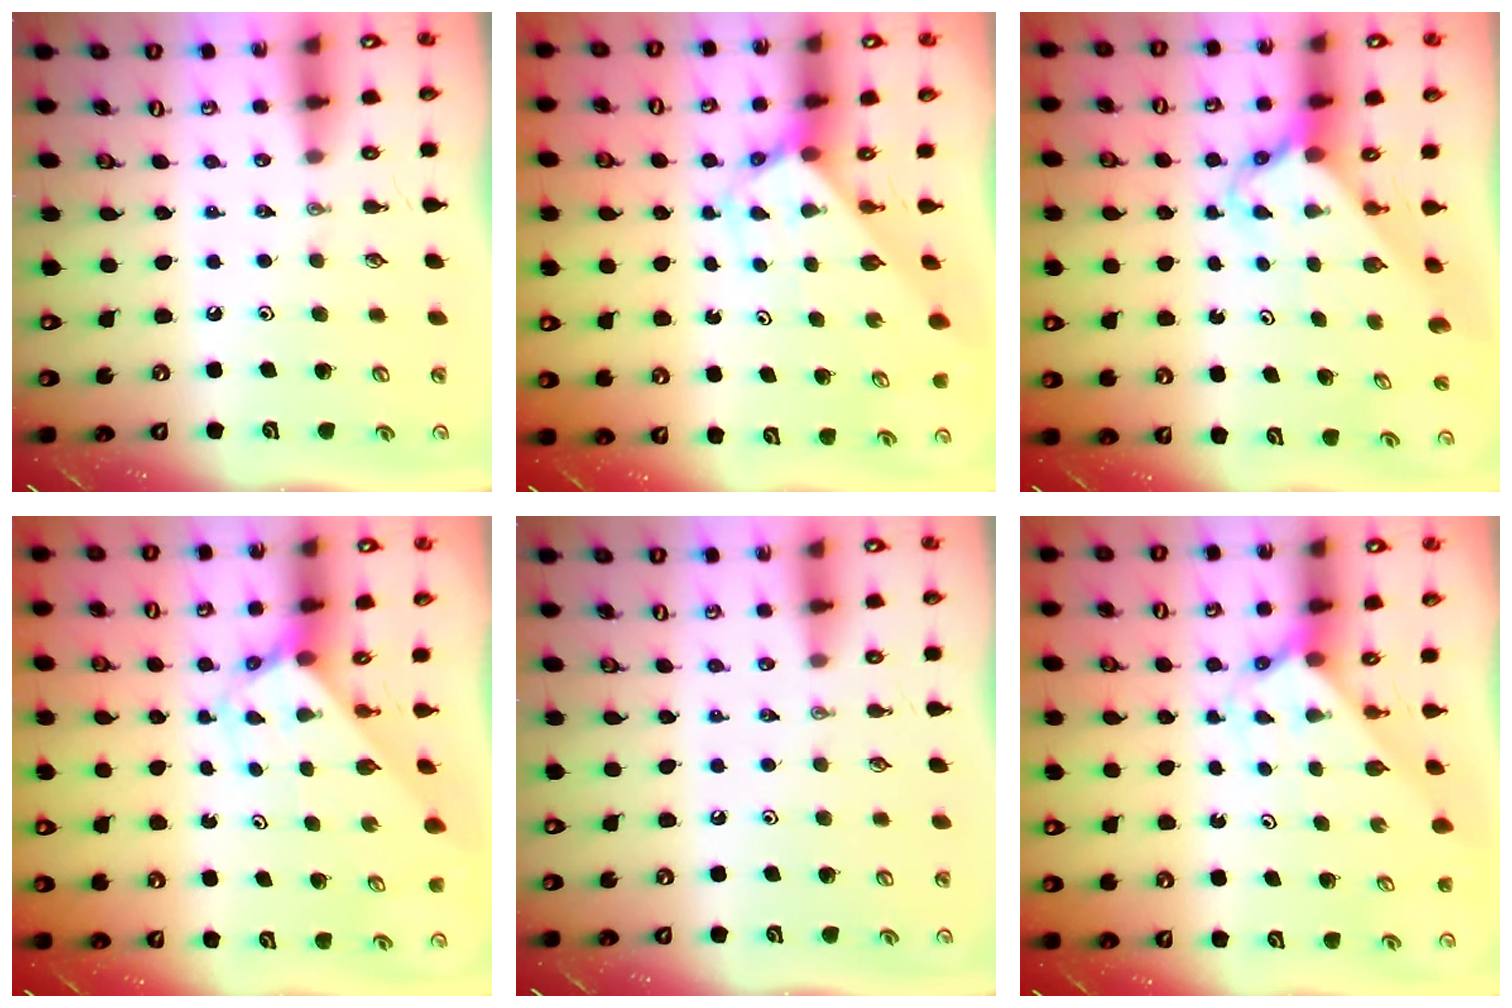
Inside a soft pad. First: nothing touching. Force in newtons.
{"total": 2.7, "press": 2.7, "slide": 0.2}
{"total": 2.7, "press": 2.7, "slide": 0.2}
{"total": 2.6, "press": 2.6, "slide": 0.2}
{"total": 0.0}
{"total": 2.4, "press": 2.4, "slide": 0.2}